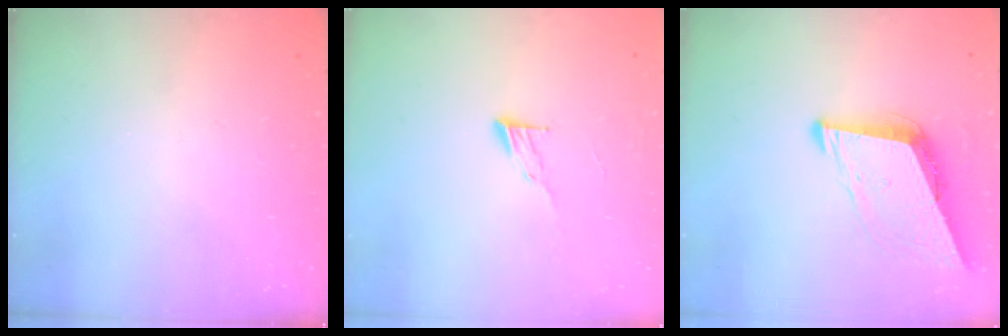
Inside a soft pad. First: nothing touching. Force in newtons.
{"total": 5.9, "press": 5.9, "slide": 0.6}
{"total": 8.9, "press": 8.2, "slide": 3.5}